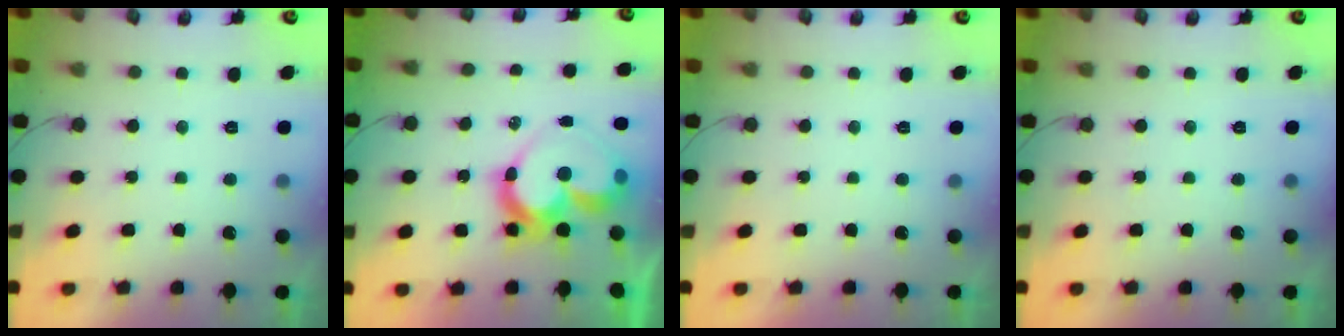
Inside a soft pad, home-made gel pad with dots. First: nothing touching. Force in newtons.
{"total": 11.7, "press": 11.7, "slide": 0.9}
{"total": 1.7, "press": 1.7, "slide": 0.1}
{"total": 0.0}